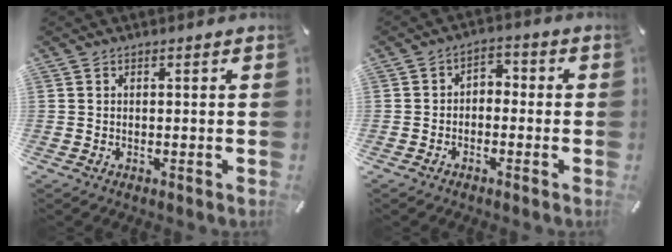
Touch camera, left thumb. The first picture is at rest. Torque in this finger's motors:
{"motor_torque": [0.00, 0.01, -0.04, 0.04, 0.02]}